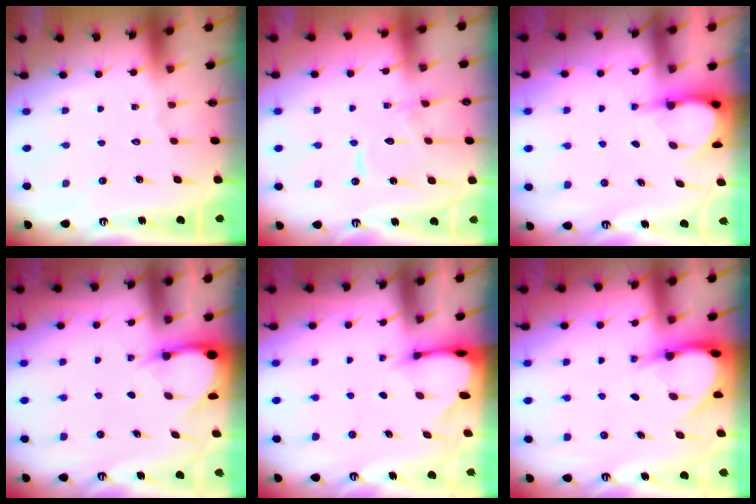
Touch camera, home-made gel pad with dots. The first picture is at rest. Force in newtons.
{"total": 11.3, "press": 11.3, "slide": 0.9}
{"total": 3.8, "press": 3.8, "slide": 0.2}
{"total": 3.4, "press": 3.4, "slide": 0.2}
{"total": 2.4, "press": 2.4, "slide": 0.1}
{"total": 5.4, "press": 5.3, "slide": 0.7}